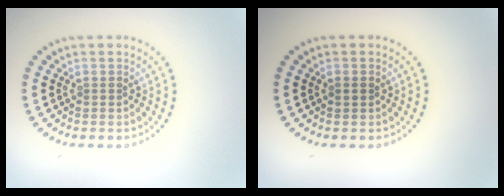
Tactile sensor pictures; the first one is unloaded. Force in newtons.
{"total": 0.8, "press": 0.8, "slide": 0.1}